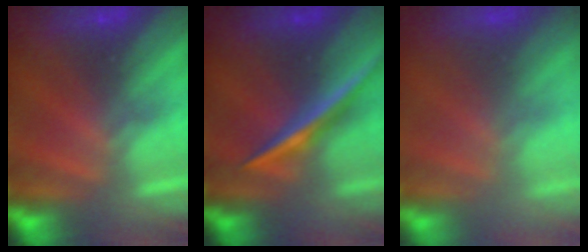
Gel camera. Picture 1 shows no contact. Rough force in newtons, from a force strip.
{"total": 1.9}
{"total": 8.6}